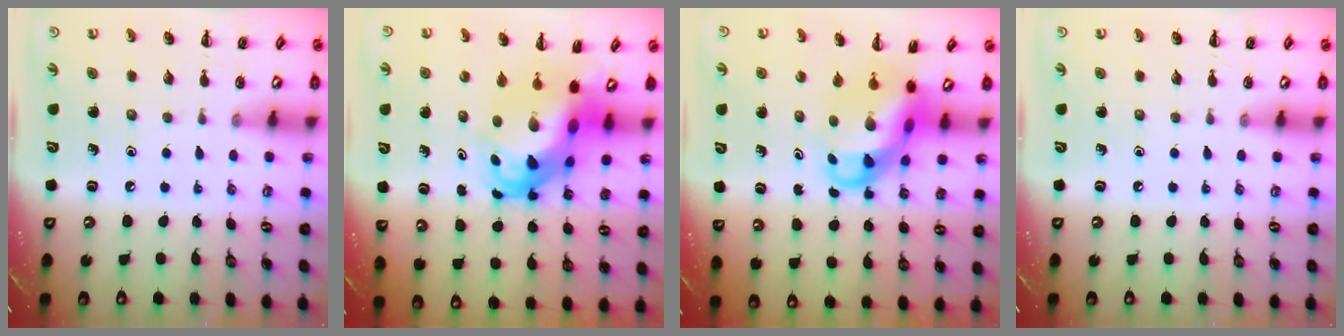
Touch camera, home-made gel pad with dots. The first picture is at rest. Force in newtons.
{"total": 9.7, "press": 9.3, "slide": 2.7}
{"total": 7.1, "press": 6.8, "slide": 2.1}
{"total": 0.0}